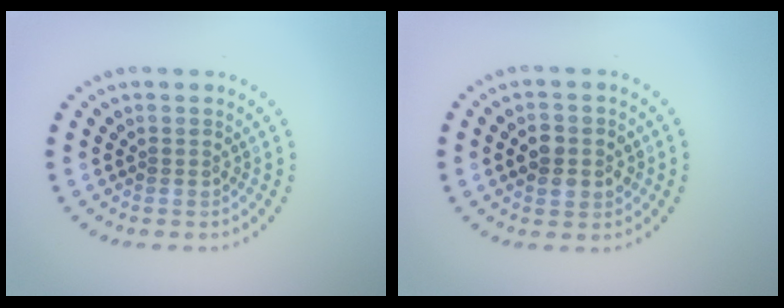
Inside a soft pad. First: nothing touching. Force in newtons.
{"total": 2.8, "press": 2.8, "slide": 0.3}